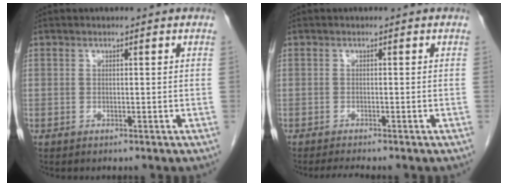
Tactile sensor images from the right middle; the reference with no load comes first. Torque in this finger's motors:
{"motor_torque": [0.01, -0.01, 0.01, 0.00]}